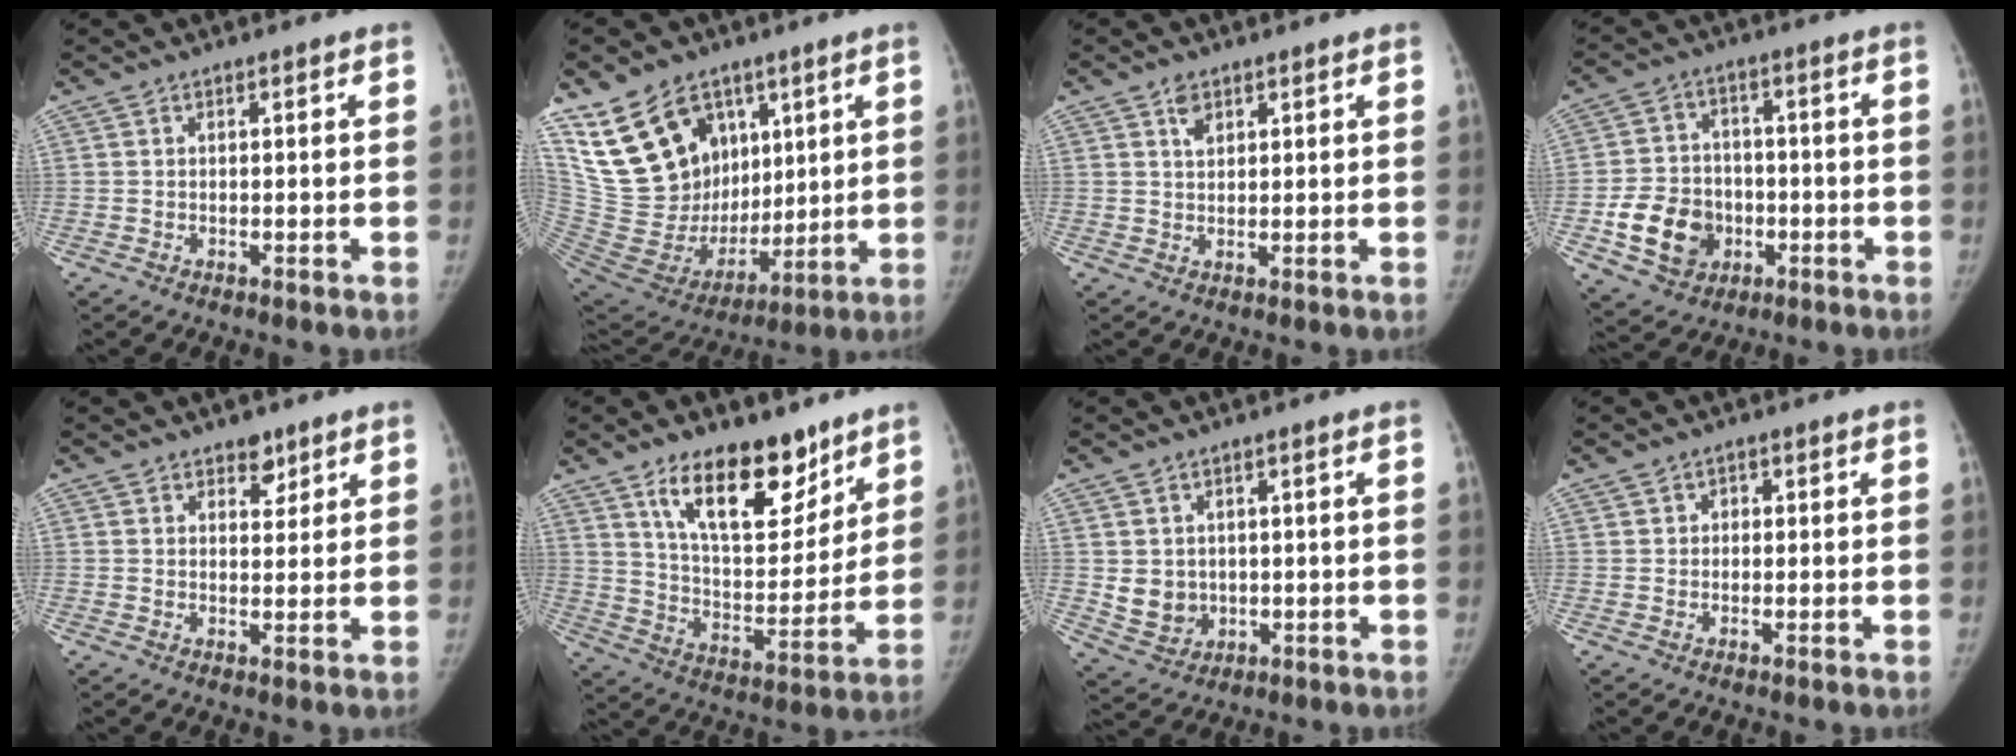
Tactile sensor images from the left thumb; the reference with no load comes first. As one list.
[{"total": 22.2, "force": [11.1, 15.2, 11.9], "torque": [-0.188, -0.027, 0.225]}, {"total": 2.7, "force": [1.6, 1.7, 1.4], "torque": [-0.016, -0.007, 0.029]}, {"total": 12.0, "force": [-3.4, 9.9, 5.9], "torque": [-0.073, 0.016, -0.053]}, {"total": 3.5, "force": [2.4, 2.2, 1.3], "torque": [0.004, -0.015, 0.037]}, {"total": 18.0, "force": [11.7, 8.4, 10.9], "torque": [-0.122, -0.078, 0.203]}, {"total": 5.5, "force": [0.6, 4.9, 2.5], "torque": [-0.024, -0.009, 0.028]}, {"total": 1.6, "force": [0.3, 1.5, 0.4], "torque": [0.004, 0.002, 0.000]}]